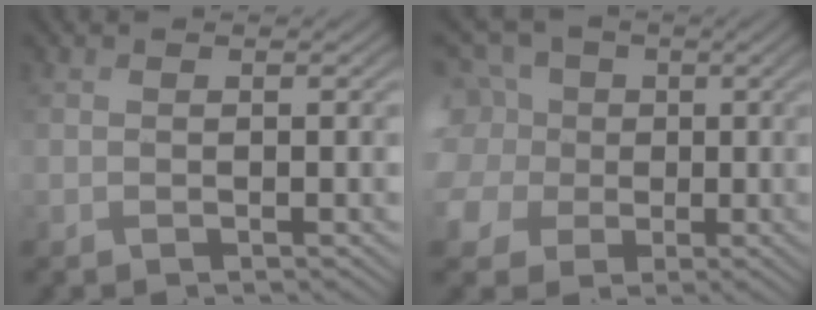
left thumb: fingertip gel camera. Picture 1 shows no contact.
{"total": 11.9, "force": [0.3, 10.5, 5.7], "torque": [-0.209, 0.011, -0.019]}